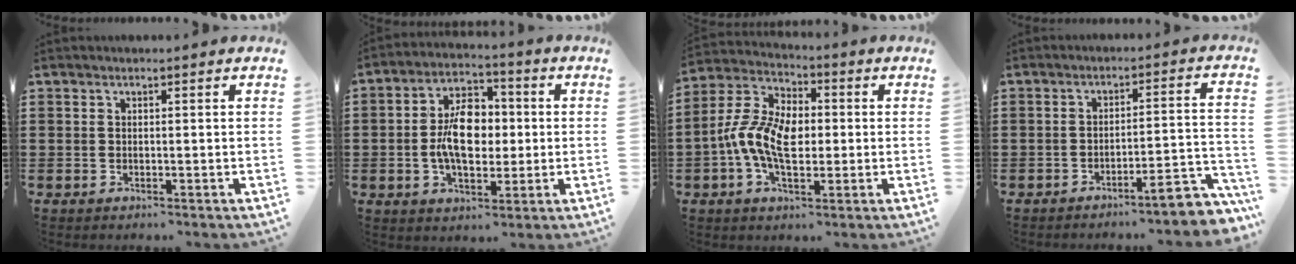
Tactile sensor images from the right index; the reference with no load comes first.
{"total": 9.2, "force": [-0.3, 5.4, 7.4], "torque": [-0.147, 0.004, -0.013]}
{"total": 9.9, "force": [-1.5, 5.8, 7.8], "torque": [-0.183, 0.004, -0.033]}
{"total": 5.2, "force": [-4.1, 0.6, 3.0], "torque": [-0.049, -0.011, -0.077]}